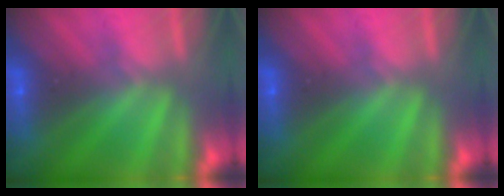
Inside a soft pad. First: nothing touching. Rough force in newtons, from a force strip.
{"total": 0.0}